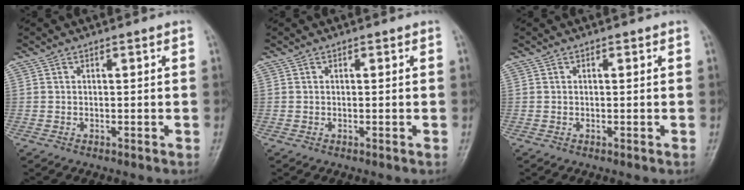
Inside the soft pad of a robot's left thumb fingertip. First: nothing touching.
{"total": 0.0}
{"total": 0.0}